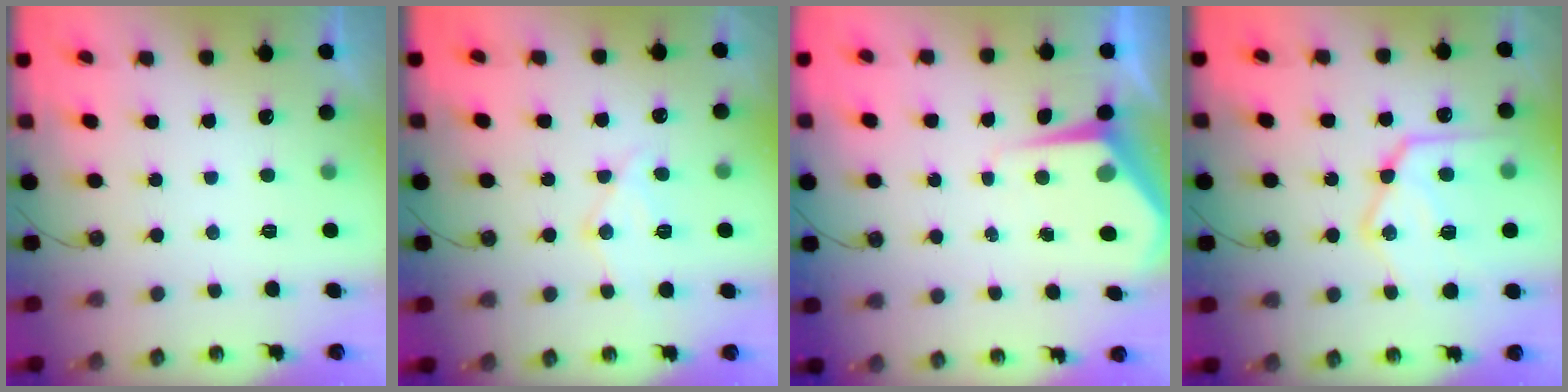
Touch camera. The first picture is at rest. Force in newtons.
{"total": 12.1, "press": 12.1, "slide": 1.1}
{"total": 6.8, "press": 6.8, "slide": 0.5}
{"total": 20.2, "press": 20.1, "slide": 1.9}